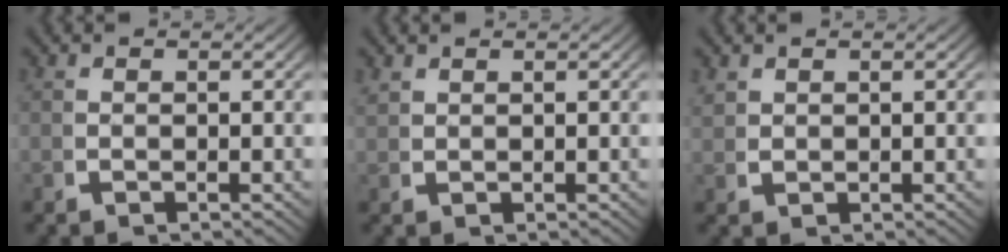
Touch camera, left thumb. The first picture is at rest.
{"total": 1.1, "force": [1.1, 0.2, 0.2], "torque": [-0.003, 0.005, 0.026]}
{"total": 1.5, "force": [1.0, 0.9, 0.5], "torque": [-0.013, 0.000, 0.024]}